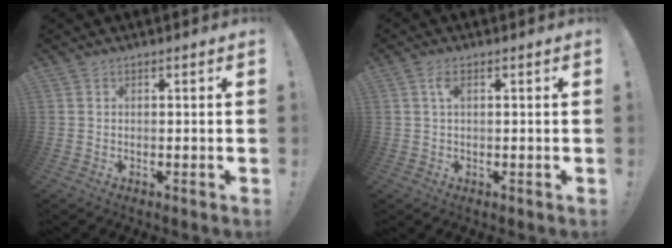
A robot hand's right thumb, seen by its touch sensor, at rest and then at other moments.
{"total": 3.1, "force": [1.2, 2.0, 2.0], "torque": [-0.026, 0.000, 0.018]}